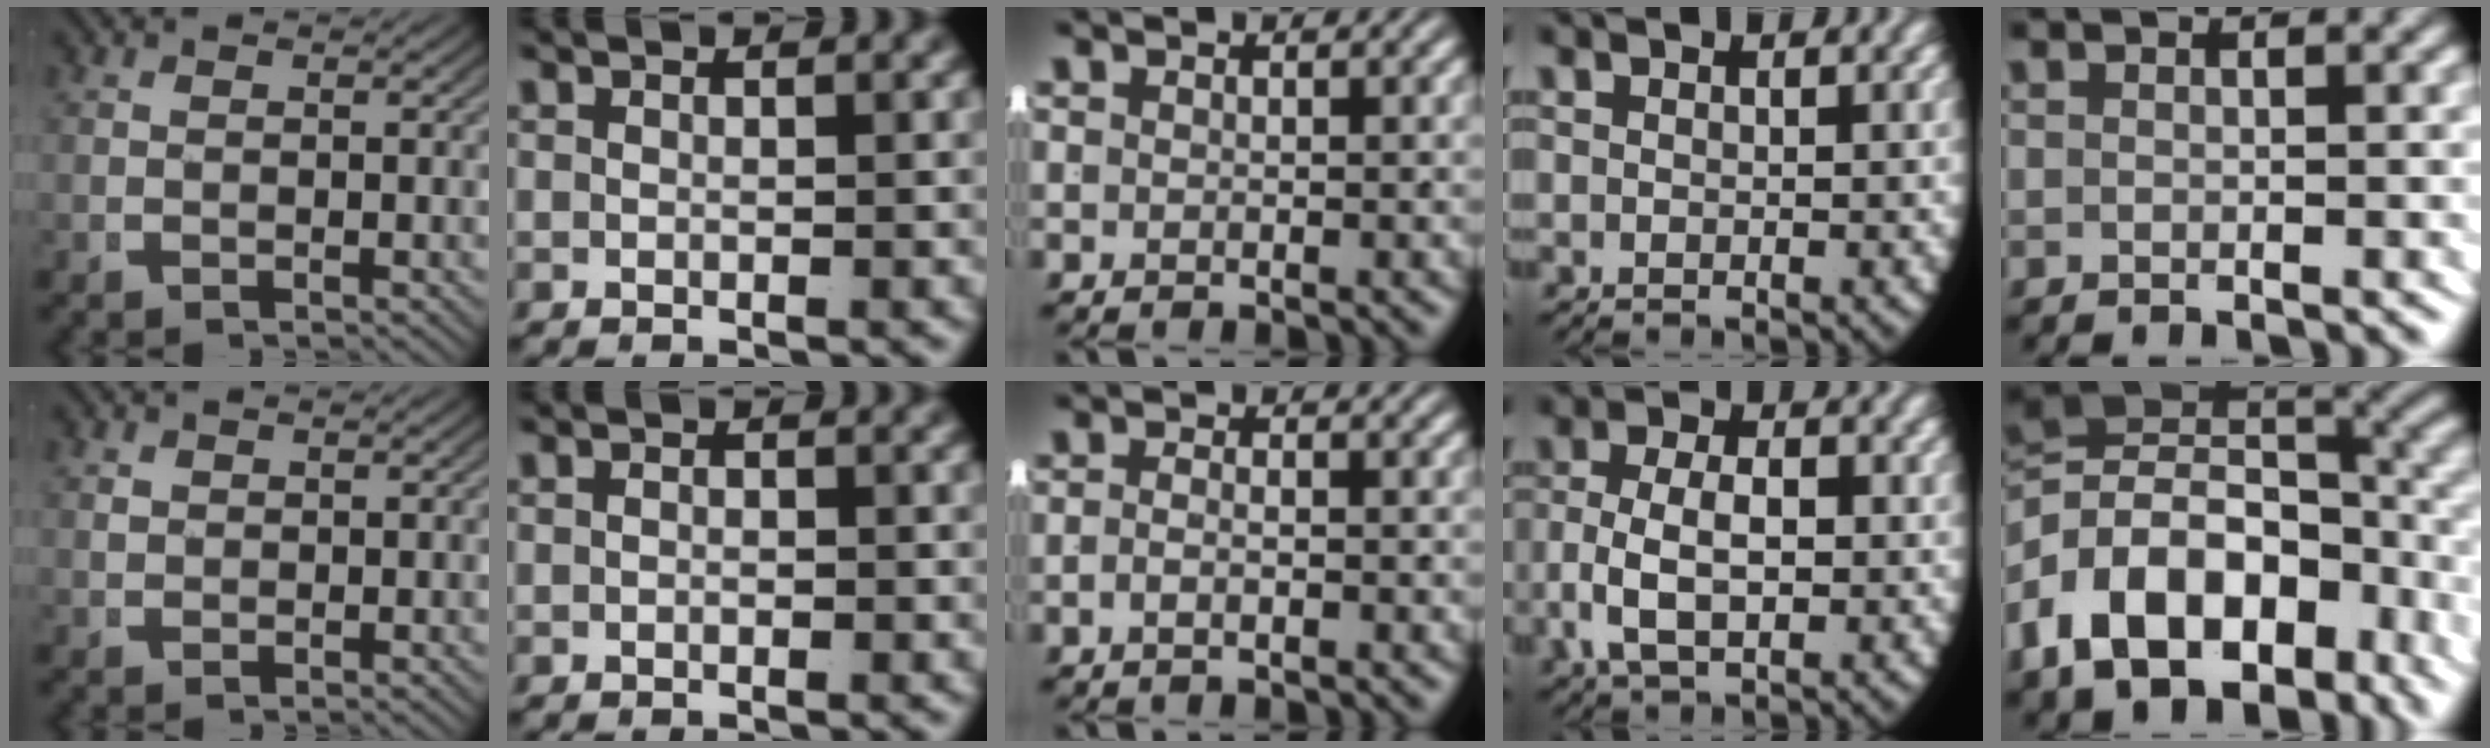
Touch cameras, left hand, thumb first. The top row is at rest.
{"thumb": {"total": 0.9, "force": [0.7, 0.5, 0.2], "torque": [-0.003, 0.001, 0.018]}, "index": {"total": 0.6, "force": [-0.4, 0.3, 0.4], "torque": [-0.008, -0.002, -0.008]}, "middle": {"total": 1.6, "force": [-1.0, 0.3, 1.2], "torque": [-0.020, 0.004, -0.020]}, "ring": {"total": 5.3, "force": [-0.7, 3.3, 4.0], "torque": [-0.094, -0.013, -0.003]}, "little": {"total": 12.5, "force": [-2.2, 8.7, 8.6], "torque": [-0.178, -0.025, -0.017]}}